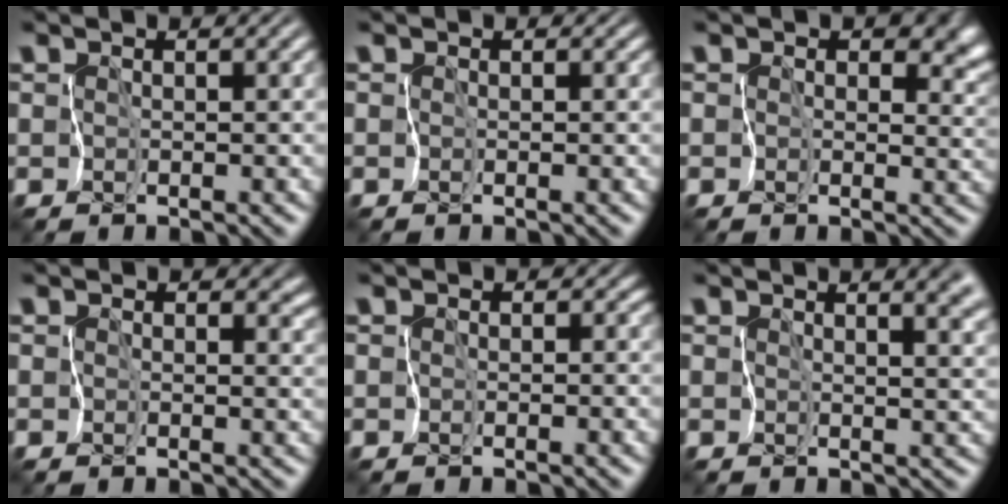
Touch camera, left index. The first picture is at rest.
{"total": 0.6, "force": [0.0, 0.6, 0.2], "torque": [0.009, 0.004, -0.002]}
{"total": 5.0, "force": [1.3, 3.7, 3.2], "torque": [-0.034, -0.007, 0.017]}
{"total": 2.3, "force": [0.6, 1.8, 1.4], "torque": [-0.012, 0.005, 0.005]}
{"total": 1.2, "force": [-0.1, 1.1, 0.5], "torque": [0.010, 0.008, -0.007]}
{"total": 4.6, "force": [2.1, 2.3, 3.5], "torque": [-0.032, -0.002, 0.028]}